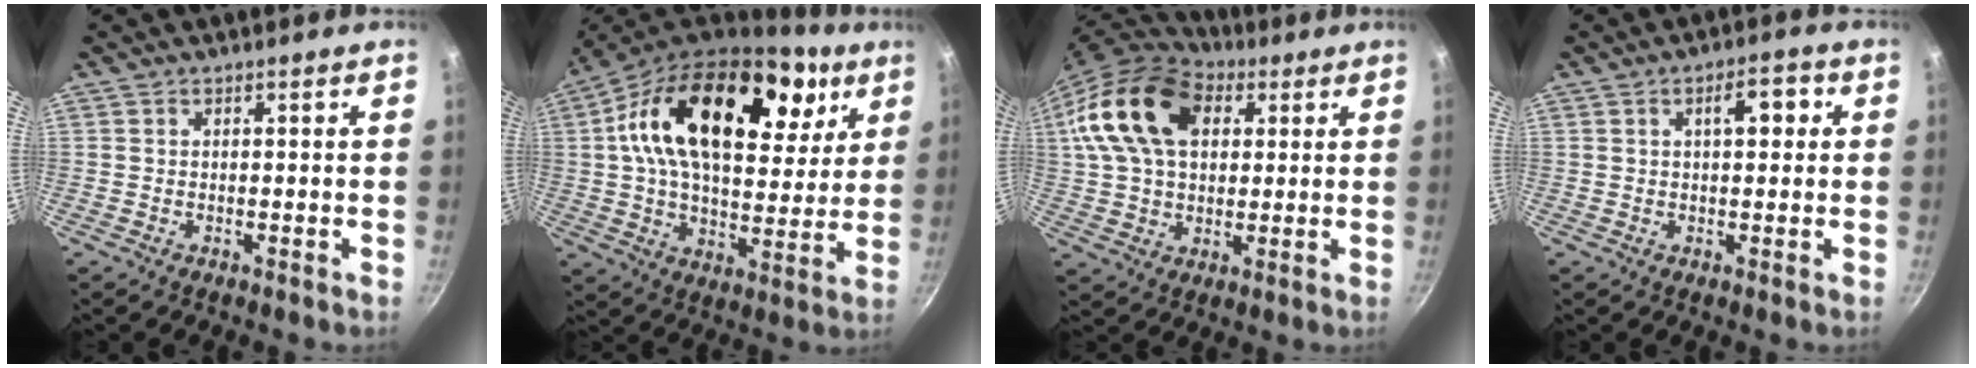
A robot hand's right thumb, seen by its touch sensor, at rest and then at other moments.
{"total": 28.1, "force": [11.5, 15.6, 20.2], "torque": [-0.316, -0.013, 0.172]}
{"total": 19.4, "force": [5.9, 13.0, 13.2], "torque": [-0.229, 0.009, 0.096]}
{"total": 5.2, "force": [1.4, 2.5, 4.4], "torque": [-0.044, 0.010, 0.017]}